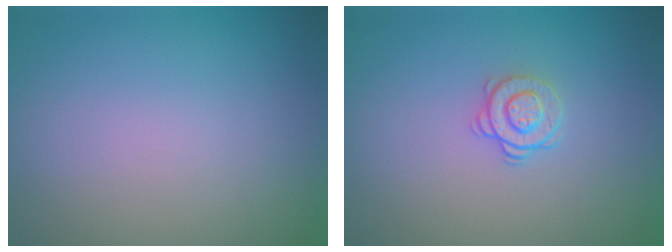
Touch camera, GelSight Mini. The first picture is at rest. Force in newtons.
{"total": 1.7, "press": 1.3, "slide": 1.1}